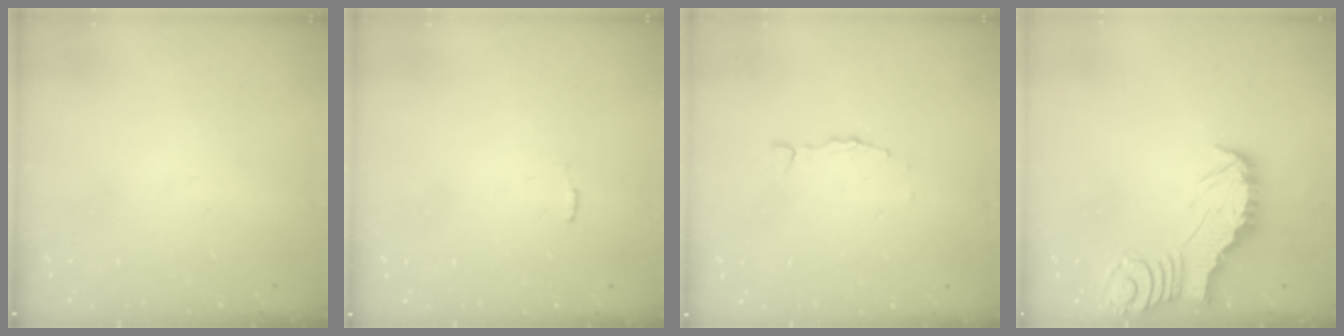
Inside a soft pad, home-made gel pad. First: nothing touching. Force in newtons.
{"total": 3.0, "press": 3.0, "slide": 0.2}
{"total": 2.0, "press": 2.0, "slide": 0.3}
{"total": 2.5, "press": 2.5, "slide": 0.2}